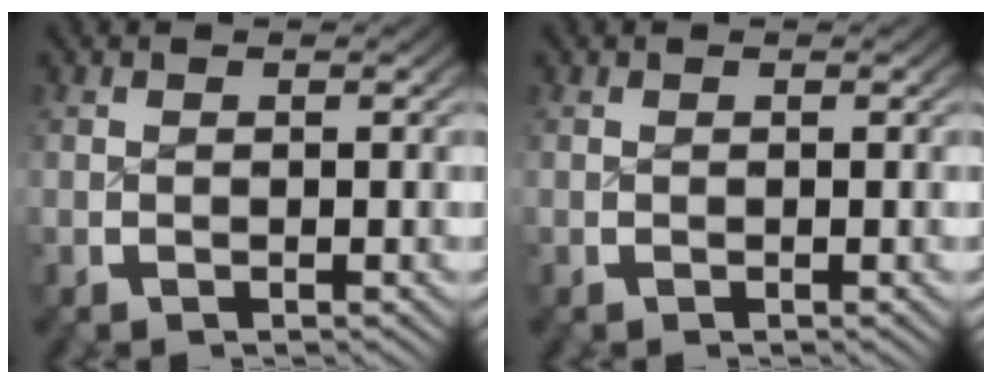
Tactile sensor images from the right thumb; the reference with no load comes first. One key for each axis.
{"total": 0.0}